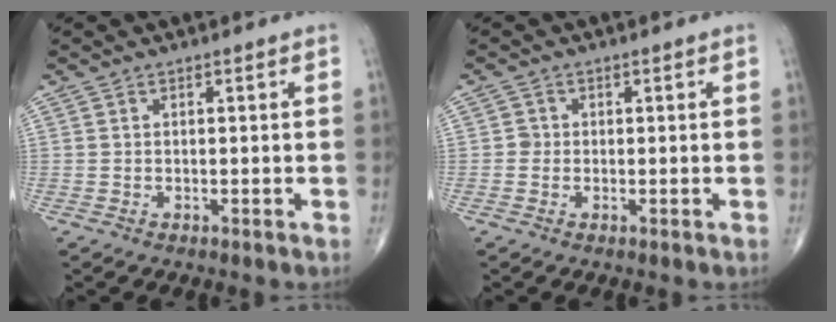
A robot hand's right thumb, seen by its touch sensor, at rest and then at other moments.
{"total": 1.3, "force": [-0.2, 1.3, 0.3], "torque": [0.004, 0.005, -0.006]}